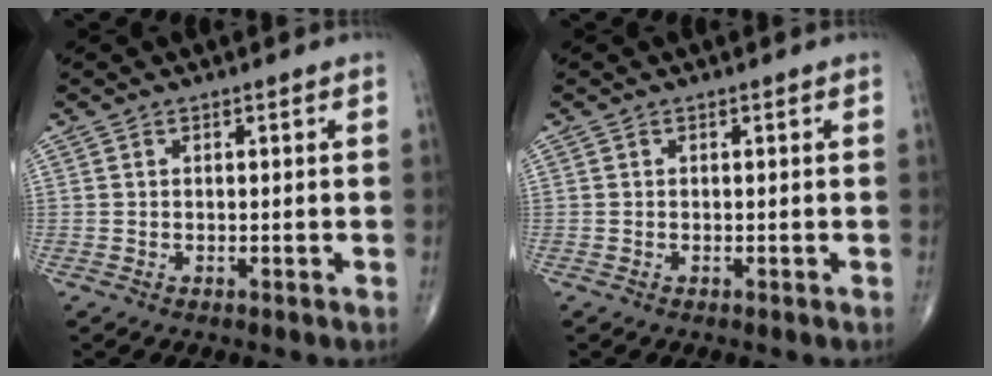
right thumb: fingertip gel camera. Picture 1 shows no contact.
{"total": 0.0}